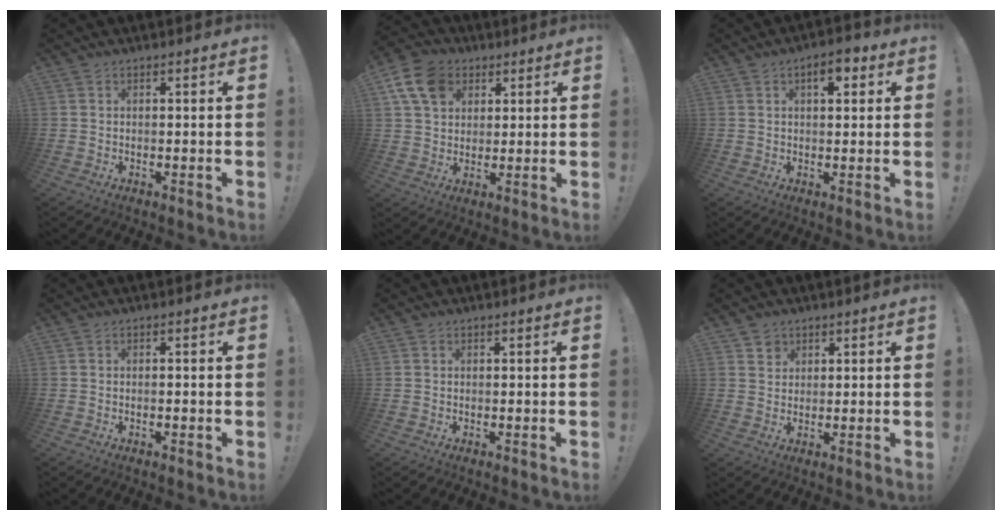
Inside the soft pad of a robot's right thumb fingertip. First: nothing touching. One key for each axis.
{"total": 12.3, "fx": 5.4, "fy": 9.2, "fz": 6.2, "tx": -0.097, "ty": -0.014, "tz": 0.109}
{"total": 5.1, "fx": 2.3, "fy": 2.5, "fz": 3.8, "tx": -0.040, "ty": -0.005, "tz": 0.033}
{"total": 0.9, "fx": -0.7, "fy": -0.1, "fz": 0.5, "tx": -0.014, "ty": 0.003, "tz": -0.012}
{"total": 0.0}
{"total": 2.7, "fx": 1.9, "fy": 2.0, "fz": 0.2, "tx": 0.011, "ty": -0.015, "tz": 0.030}